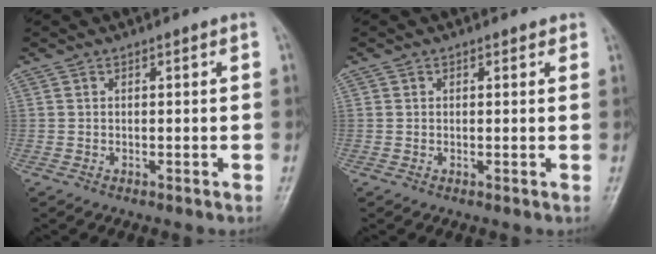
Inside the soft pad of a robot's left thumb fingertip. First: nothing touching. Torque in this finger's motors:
{"motor_torque": [-0.17, 0.01, -0.25, -0.28, 0.02]}